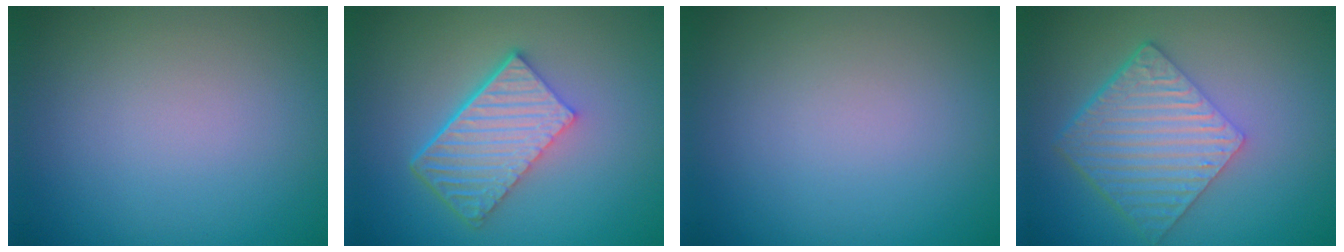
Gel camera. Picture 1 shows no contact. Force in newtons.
{"total": 6.0, "press": 4.1, "slide": 4.4}
{"total": 0.0}
{"total": 6.5, "press": 4.5, "slide": 4.7}